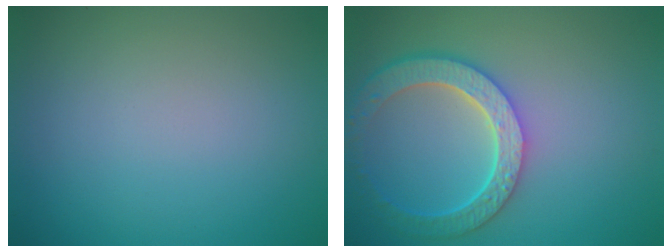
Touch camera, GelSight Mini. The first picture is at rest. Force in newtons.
{"total": 6.0, "press": 4.7, "slide": 3.7}